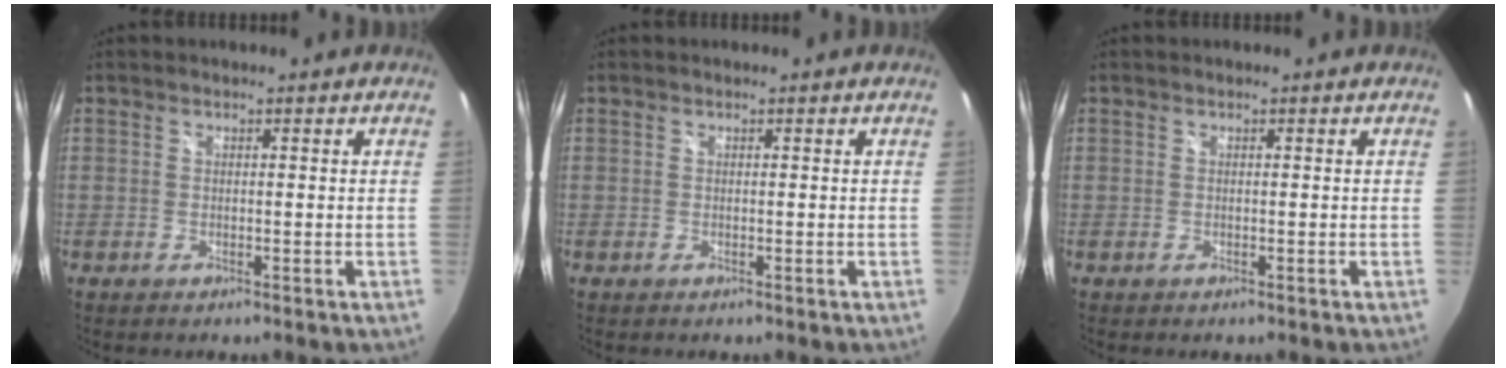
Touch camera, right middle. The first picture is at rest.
{"total": 0.0}
{"total": 0.0}